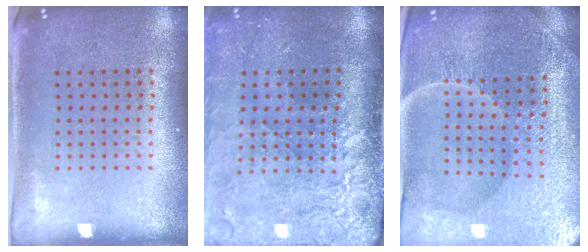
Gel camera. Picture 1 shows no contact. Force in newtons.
{"total": 4.6, "press": 3.7, "slide": 2.8}
{"total": 5.5, "press": 5.0, "slide": 2.1}